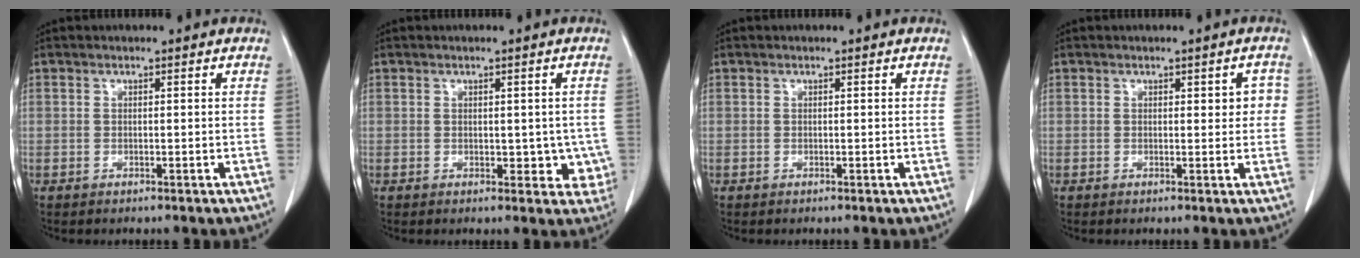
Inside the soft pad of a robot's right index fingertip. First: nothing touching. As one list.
[{"total": 3.9, "force": [-0.1, 2.7, 2.8], "torque": [-0.012, 0.005, 0.005]}, {"total": 0.0}, {"total": 2.6, "force": [0.5, 1.3, 2.2], "torque": [-0.015, 0.008, 0.006]}]